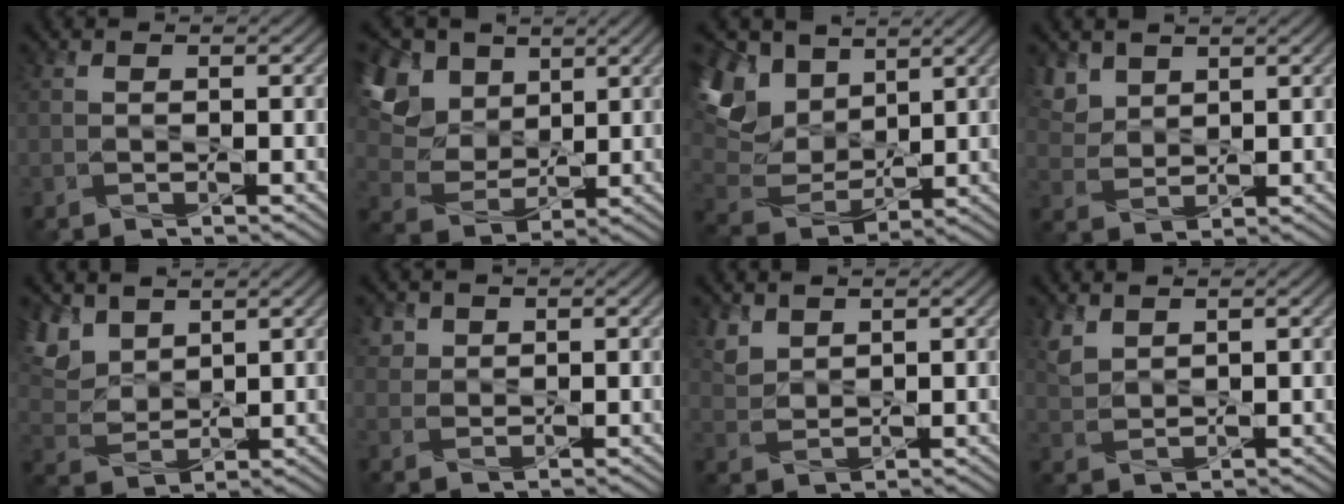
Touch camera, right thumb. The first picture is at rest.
{"total": 12.7, "force": [5.8, 8.7, 7.2], "torque": [-0.223, 0.029, 0.109]}
{"total": 13.5, "force": [6.3, 8.8, 8.1], "torque": [-0.241, 0.027, 0.123]}
{"total": 4.4, "force": [2.9, 2.8, 1.9], "torque": [-0.062, -0.005, 0.068]}
{"total": 8.9, "force": [5.4, 5.2, 4.7], "torque": [-0.160, 0.006, 0.116]}
{"total": 2.4, "force": [1.5, 1.8, 0.6], "torque": [-0.023, -0.005, 0.038]}
{"total": 3.2, "force": [2.3, 1.8, 1.3], "torque": [-0.039, -0.002, 0.055]}
{"total": 2.9, "force": [2.1, 1.4, 1.3], "torque": [-0.041, 0.000, 0.053]}